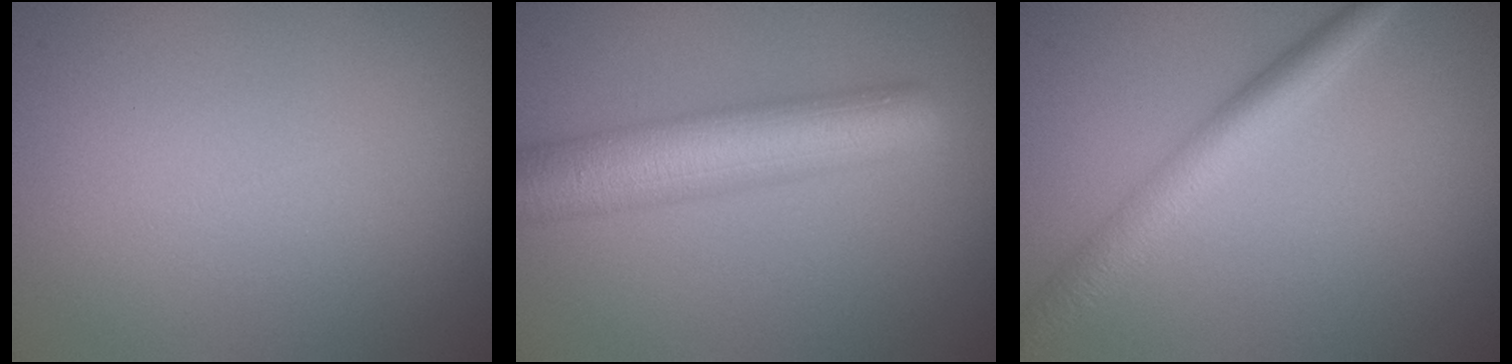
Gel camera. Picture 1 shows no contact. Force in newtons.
{"total": 7.9, "press": 7.9, "slide": 0.3}
{"total": 4.1, "press": 4.1, "slide": 0.1}